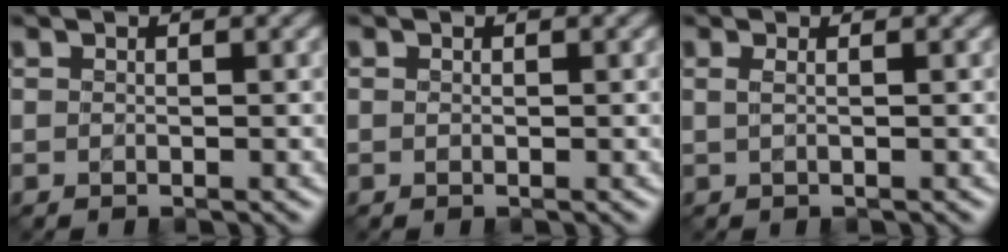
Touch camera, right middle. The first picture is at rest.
{"total": 0.0}
{"total": 1.2, "force": [0.3, 0.5, 1.0], "torque": [-0.014, -0.002, -0.001]}